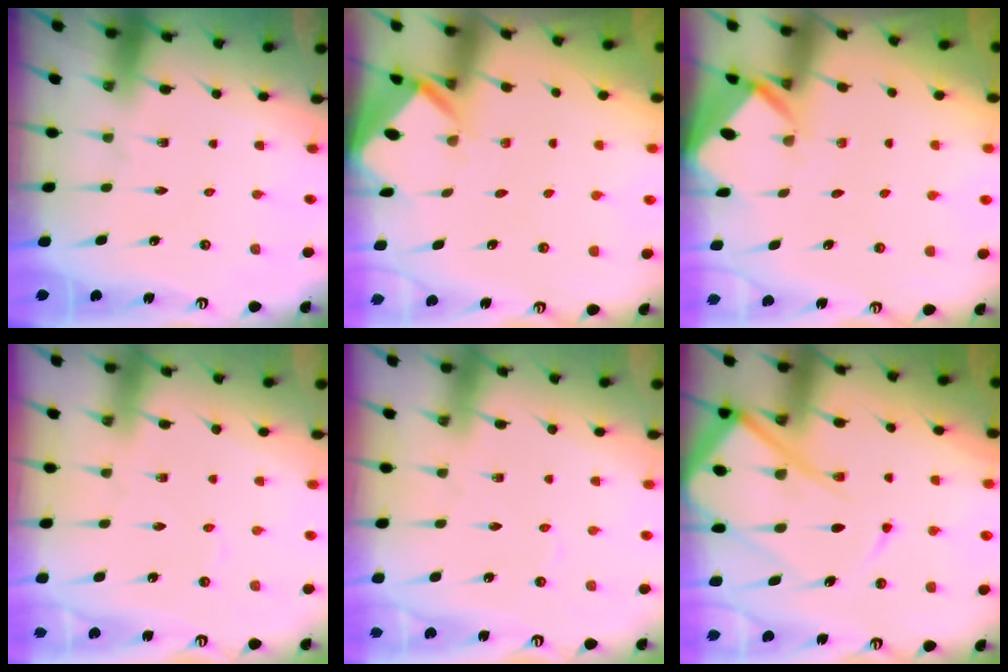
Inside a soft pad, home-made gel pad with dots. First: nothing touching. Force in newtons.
{"total": 2.6, "press": 2.6, "slide": 0.2}
{"total": 3.3, "press": 3.3, "slide": 0.1}
{"total": 2.6, "press": 2.5, "slide": 0.5}
{"total": 2.6, "press": 2.5, "slide": 0.5}
{"total": 17.1, "press": 17.0, "slide": 1.8}